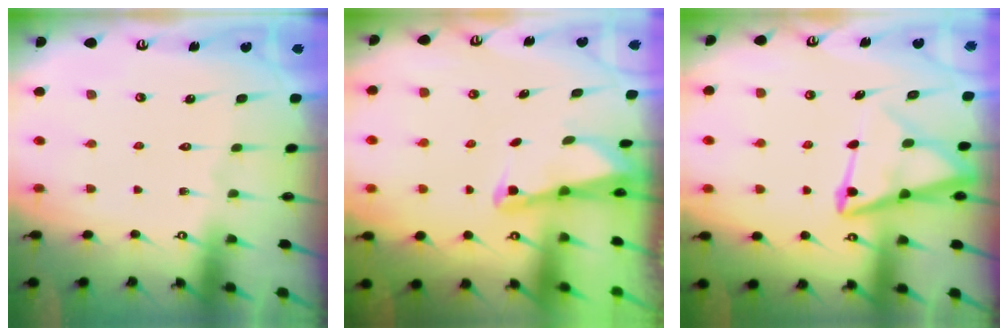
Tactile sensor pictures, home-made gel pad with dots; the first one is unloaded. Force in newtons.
{"total": 1.8, "press": 1.8, "slide": 0.1}
{"total": 10.8, "press": 10.8, "slide": 1.1}